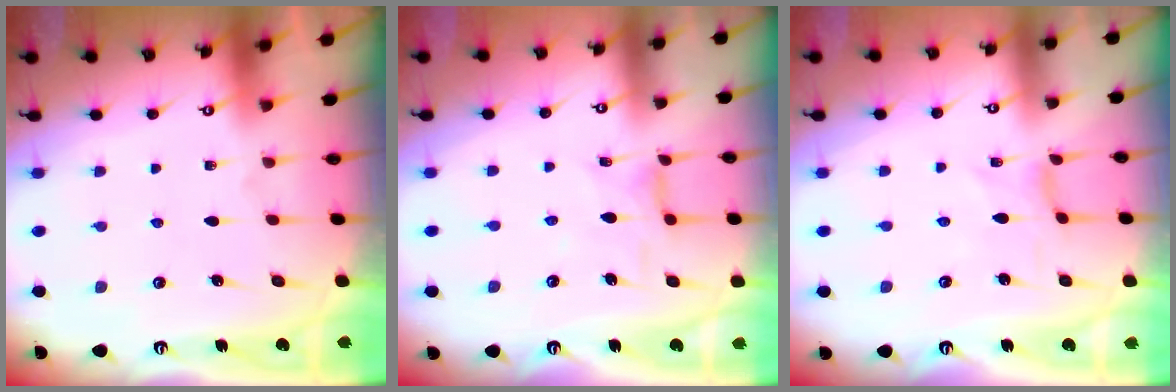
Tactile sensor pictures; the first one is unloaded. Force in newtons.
{"total": 2.7, "press": 2.6, "slide": 0.5}
{"total": 0.0}